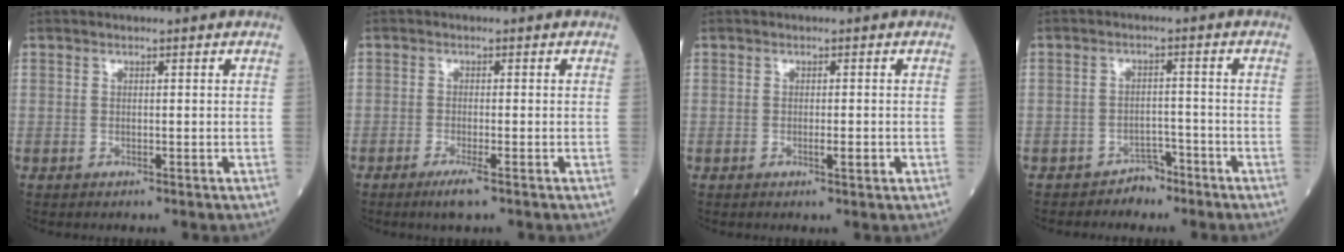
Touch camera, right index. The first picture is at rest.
{"total": 2.8, "force": [-1.7, 0.0, 2.2], "torque": [-0.045, -0.007, -0.032]}
{"total": 1.8, "force": [-0.5, 0.1, 1.7], "torque": [-0.029, -0.003, -0.006]}
{"total": 2.9, "force": [-2.4, 1.7, 0.3], "torque": [-0.004, 0.008, -0.037]}